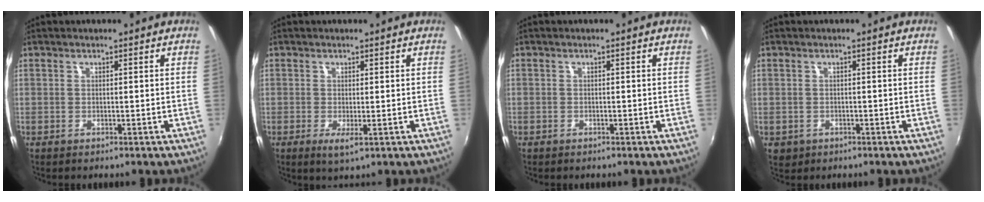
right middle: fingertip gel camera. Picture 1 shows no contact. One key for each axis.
{"total": 2.4, "fx": -0.4, "fy": 0.4, "fz": 2.3, "tx": -0.043, "ty": -0.009, "tz": -0.005}
{"total": 0.8, "fx": -0.5, "fy": 0.6, "fz": -0.1, "tx": -0.003, "ty": 0.003, "tz": -0.006}
{"total": 2.4, "fx": -0.7, "fy": 2.1, "fz": 1.0, "tx": -0.023, "ty": -0.003, "tz": -0.006}